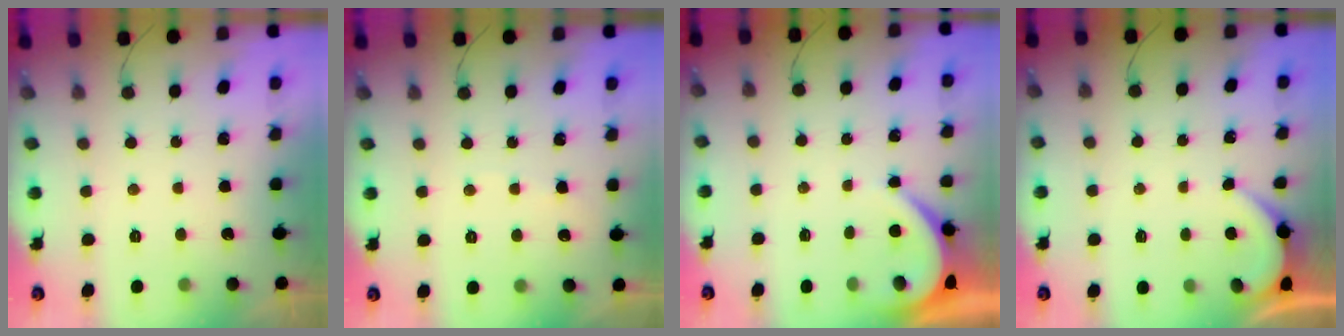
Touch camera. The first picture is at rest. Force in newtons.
{"total": 2.7, "press": 2.6, "slide": 0.4}
{"total": 3.9, "press": 3.9, "slide": 0.6}
{"total": 1.4, "press": 1.4, "slide": 0.2}